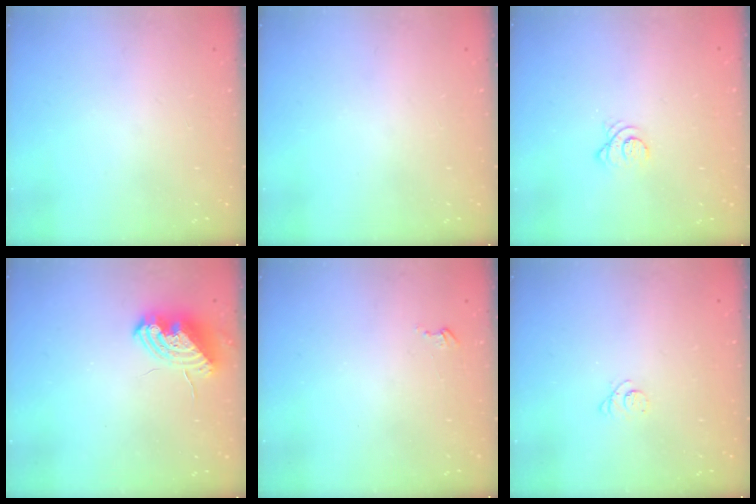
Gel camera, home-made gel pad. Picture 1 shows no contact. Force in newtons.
{"total": 0.0}
{"total": 3.2, "press": 3.1, "slide": 0.4}
{"total": 9.7, "press": 9.6, "slide": 0.6}
{"total": 2.5, "press": 2.5, "slide": 0.3}
{"total": 2.5, "press": 2.5, "slide": 0.3}